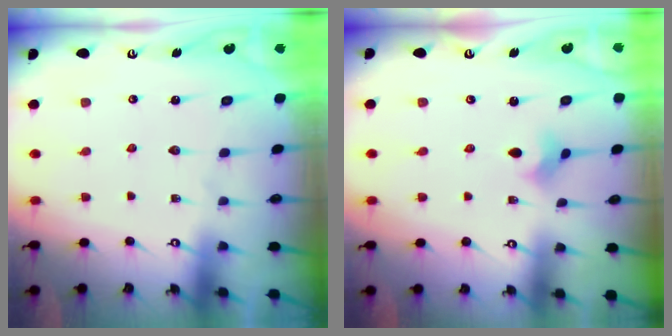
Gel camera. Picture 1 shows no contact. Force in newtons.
{"total": 2.3, "press": 2.2, "slide": 0.4}